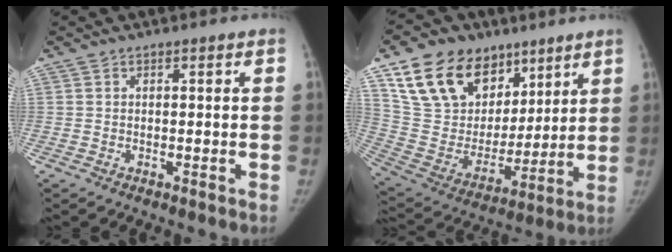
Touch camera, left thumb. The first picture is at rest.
{"total": 22.5, "force": [12.9, 15.1, 10.4], "torque": [-0.155, -0.031, 0.246]}